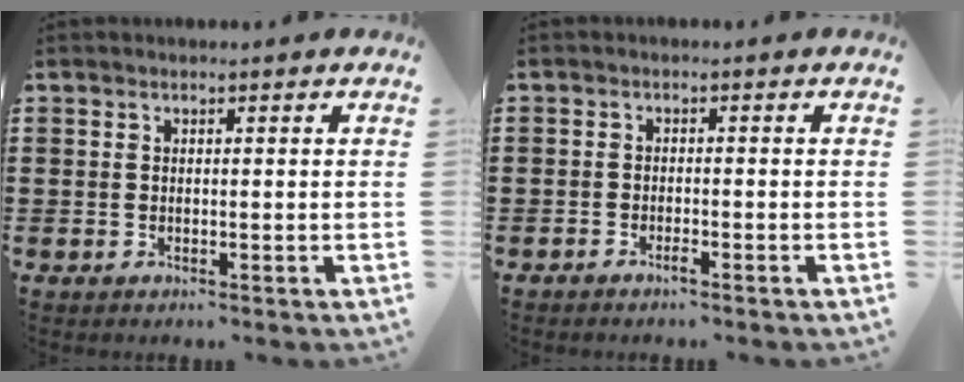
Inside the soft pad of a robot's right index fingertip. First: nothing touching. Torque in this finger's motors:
{"motor_torque": [-0.16, -0.07, 0.00, 0.00]}